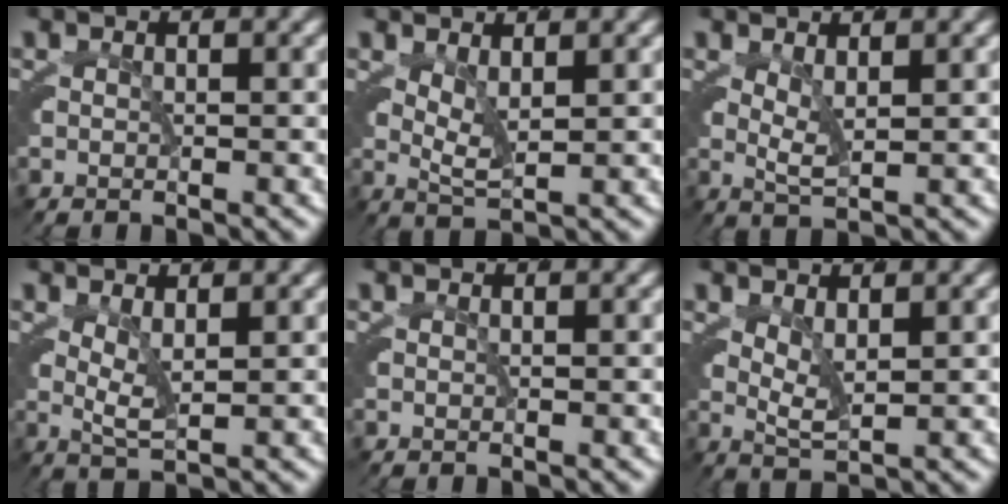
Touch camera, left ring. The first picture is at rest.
{"total": 4.2, "force": [1.8, 2.2, 3.1], "torque": [-0.059, -0.008, 0.030]}
{"total": 3.3, "force": [1.5, 1.5, 2.5], "torque": [-0.050, -0.008, 0.027]}
{"total": 4.0, "force": [1.5, 2.0, 3.1], "torque": [-0.057, -0.007, 0.026]}
{"total": 0.0}
{"total": 3.7, "force": [1.6, 1.8, 2.8], "torque": [-0.056, -0.010, 0.029]}